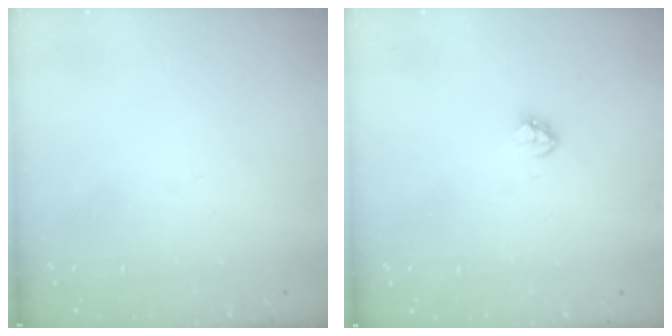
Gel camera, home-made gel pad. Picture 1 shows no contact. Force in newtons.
{"total": 3.4, "press": 3.4, "slide": 0.5}